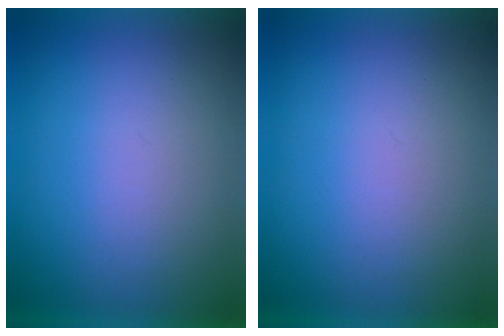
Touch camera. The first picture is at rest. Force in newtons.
{"total": 1.1}